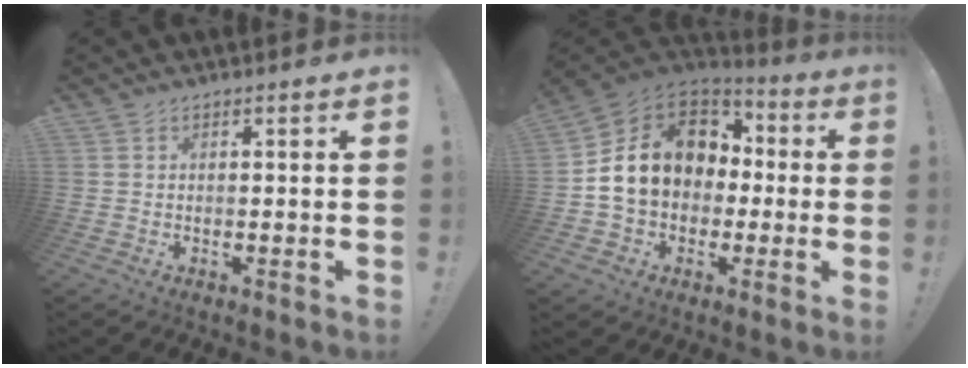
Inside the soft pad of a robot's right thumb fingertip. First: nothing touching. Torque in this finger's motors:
{"motor_torque": [2.50, 2.51, 1.06, -0.50, 0.11]}